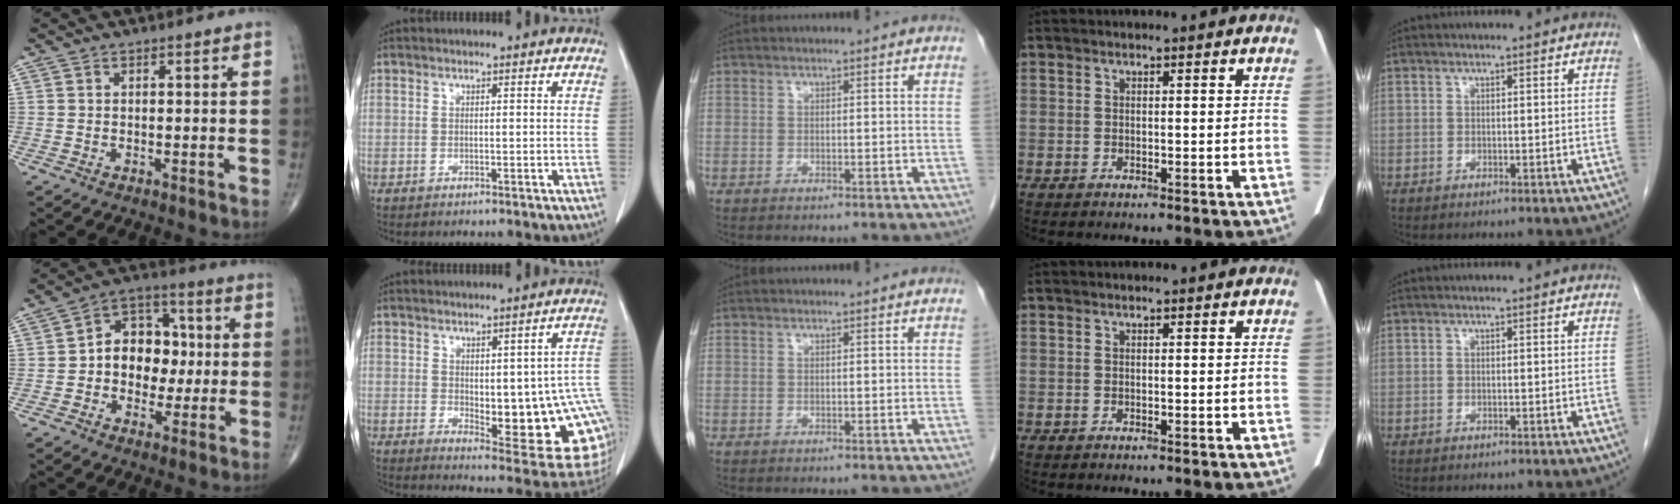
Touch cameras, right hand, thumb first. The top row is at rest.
{"thumb": {"total": 12.2, "force": [0.0, 9.2, 8.0], "torque": [-0.073, 0.031, -0.009]}, "index": {"total": 16.7, "force": [-1.7, 5.6, 15.6], "torque": [-0.128, 0.014, 0.001]}}